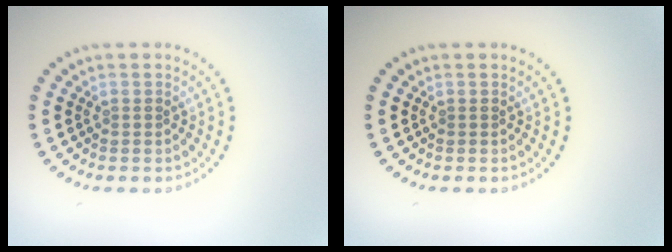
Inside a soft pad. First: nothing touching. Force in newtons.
{"total": 0.0}